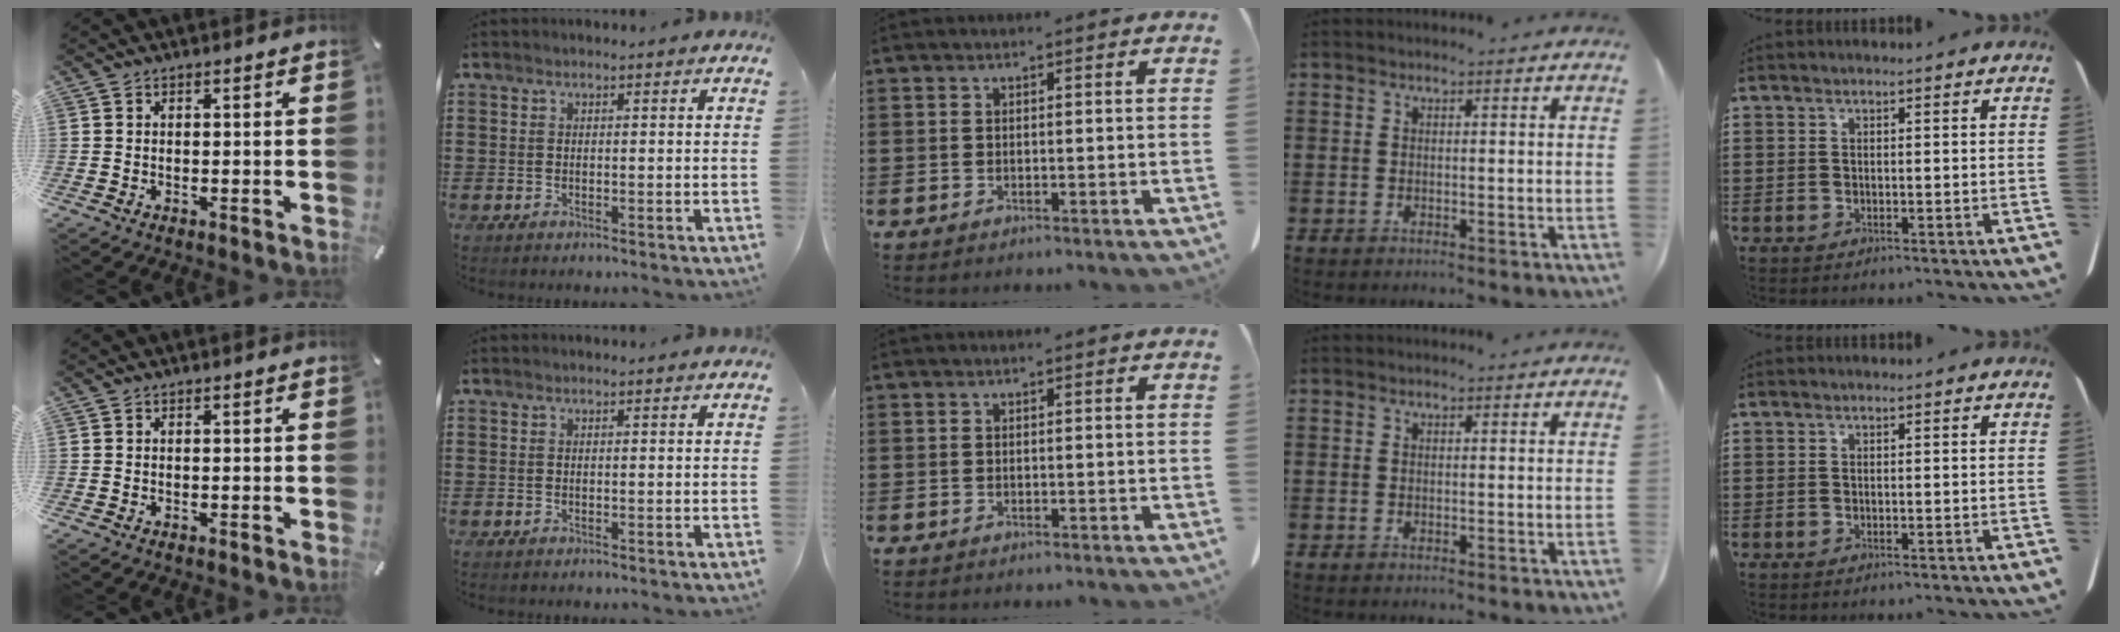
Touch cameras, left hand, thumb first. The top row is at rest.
{}